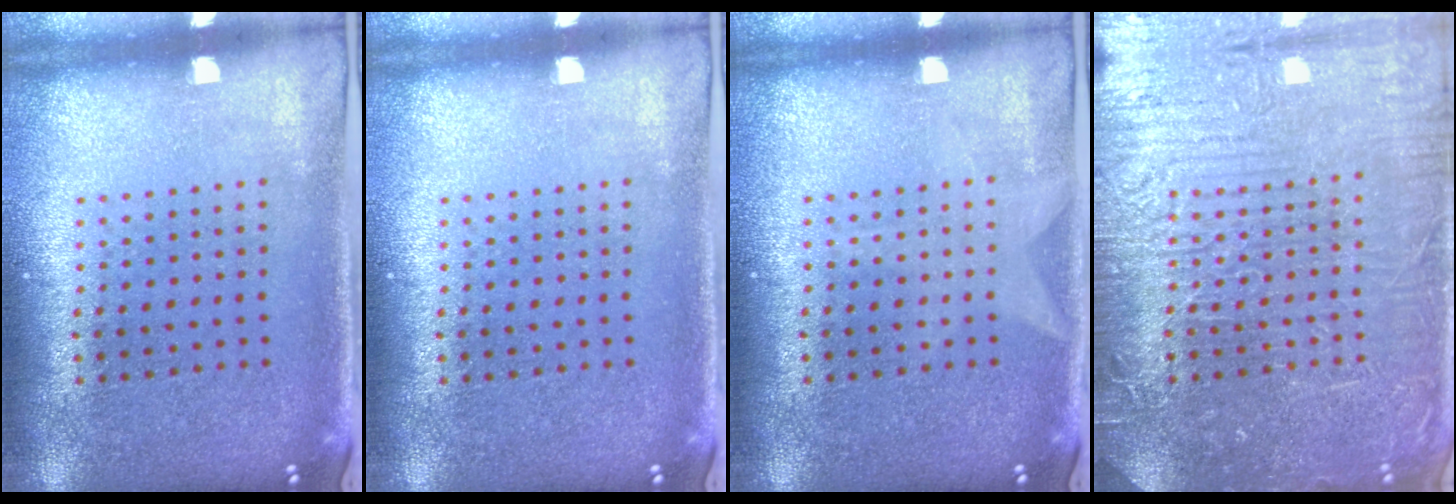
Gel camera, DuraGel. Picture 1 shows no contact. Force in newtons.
{"total": 0.0}
{"total": 0.8, "press": 0.8, "slide": 0.1}
{"total": 7.8, "press": 7.7, "slide": 1.0}